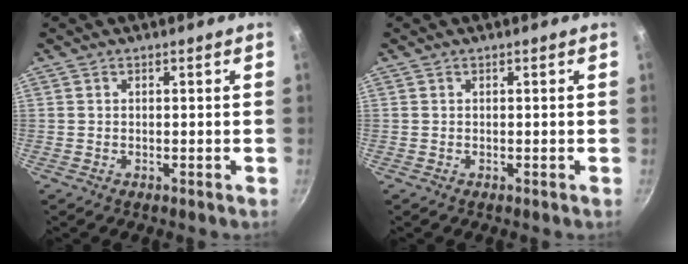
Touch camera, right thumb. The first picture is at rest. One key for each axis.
{"total": 0.0}